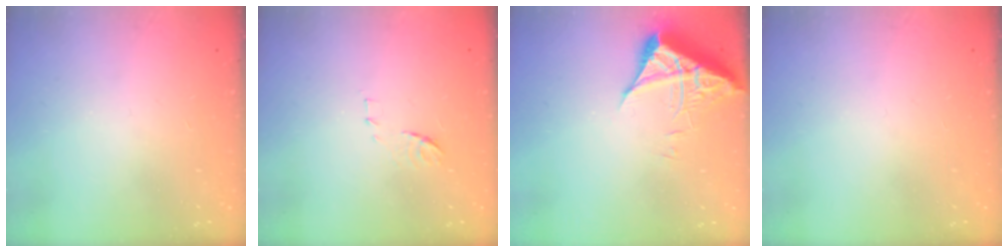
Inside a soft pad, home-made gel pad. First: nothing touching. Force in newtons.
{"total": 6.8, "press": 6.8, "slide": 0.5}
{"total": 6.1, "press": 6.1, "slide": 0.7}
{"total": 0.0}